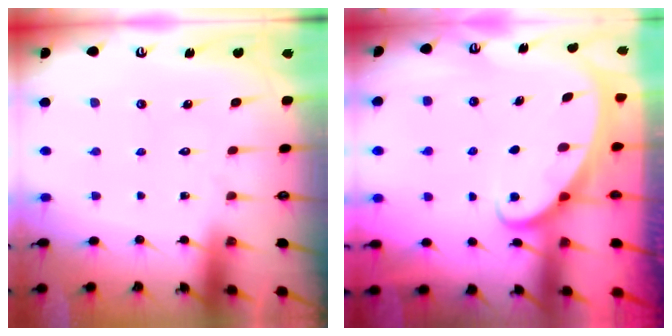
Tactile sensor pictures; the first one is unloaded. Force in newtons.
{"total": 2.0, "press": 2.0, "slide": 0.0}